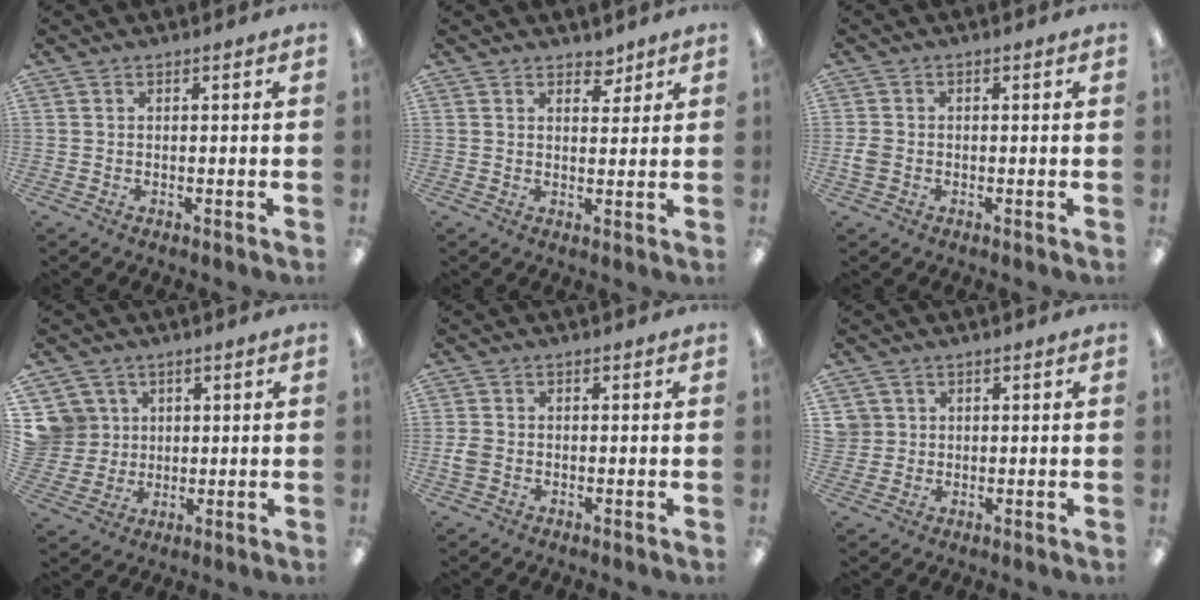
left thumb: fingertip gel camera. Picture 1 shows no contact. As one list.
[{"total": 3.6, "force": [2.9, 1.8, 1.0], "torque": [0.007, -0.020, 0.048]}, {"total": 2.6, "force": [-0.7, 2.0, 1.5], "torque": [-0.025, 0.005, -0.012]}, {"total": 8.0, "force": [3.0, 7.4, 0.1], "torque": [-0.015, -0.006, 0.065]}, {"total": 2.7, "force": [-0.7, 2.1, 1.5], "torque": [-0.025, 0.007, -0.013]}, {"total": 3.4, "force": [1.0, 3.3, 0.1], "torque": [-0.013, 0.007, 0.018]}]